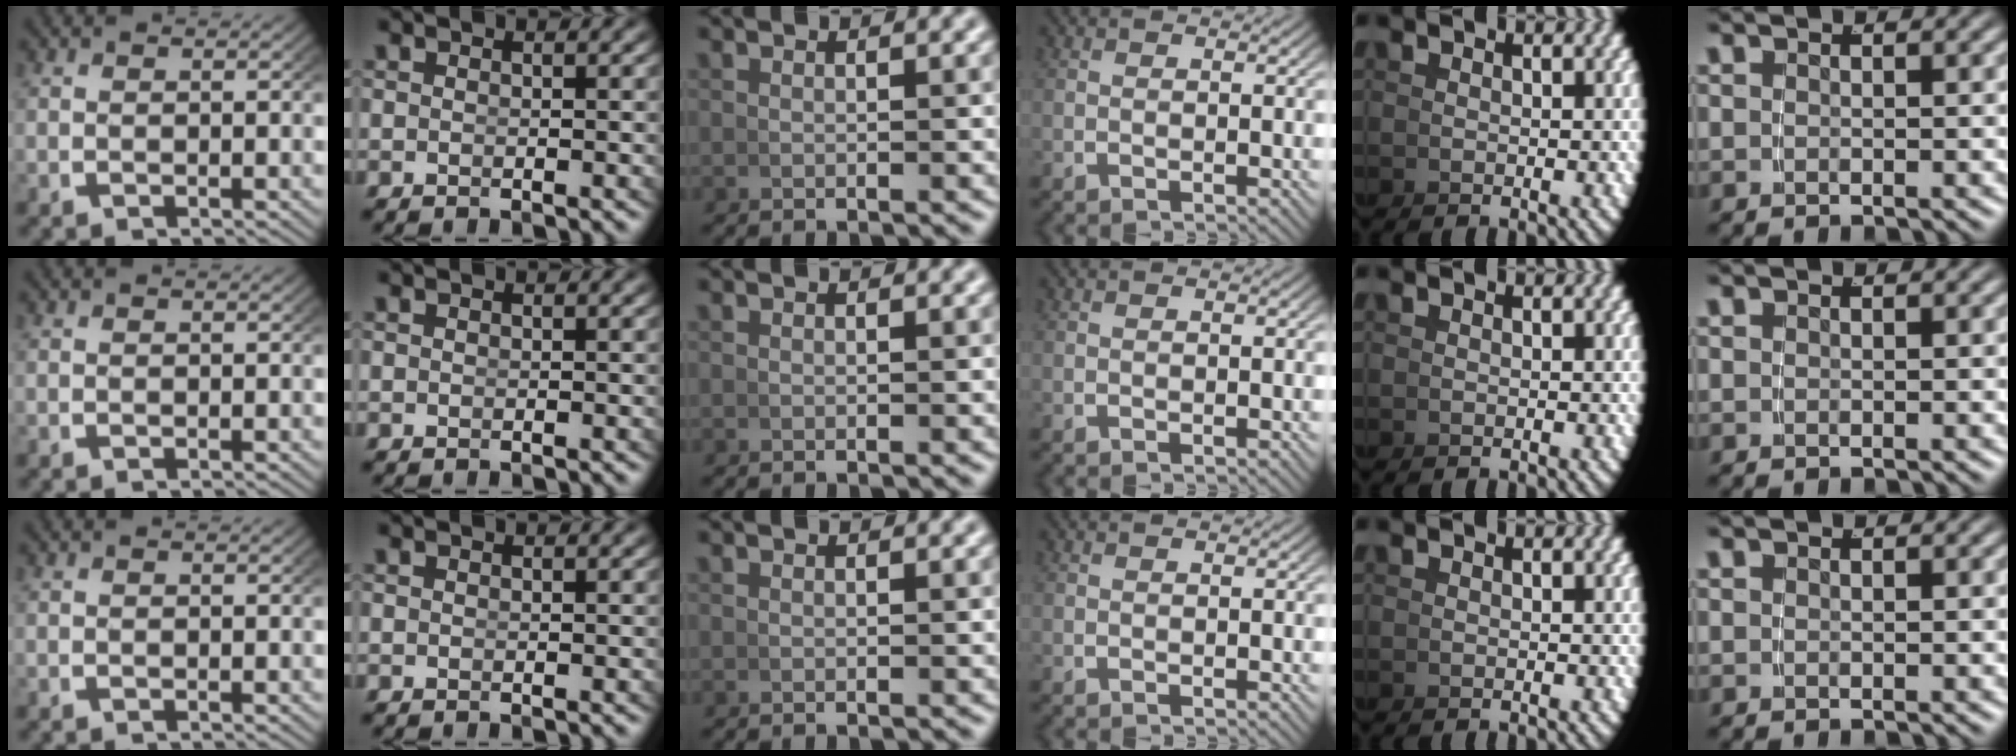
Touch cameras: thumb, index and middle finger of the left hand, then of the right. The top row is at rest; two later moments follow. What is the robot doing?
{"motion": "lift_and_place", "object": "dispenser bottle"}